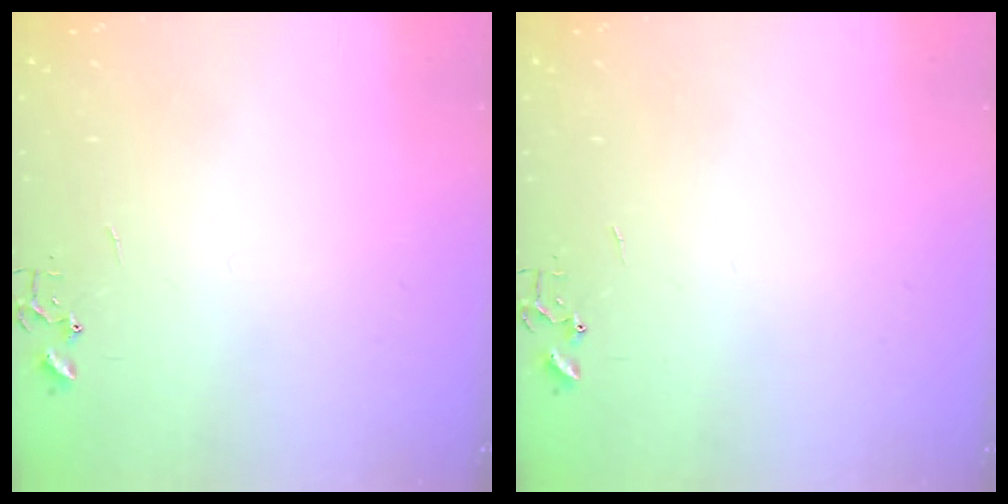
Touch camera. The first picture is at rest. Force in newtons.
{"total": 0.0}